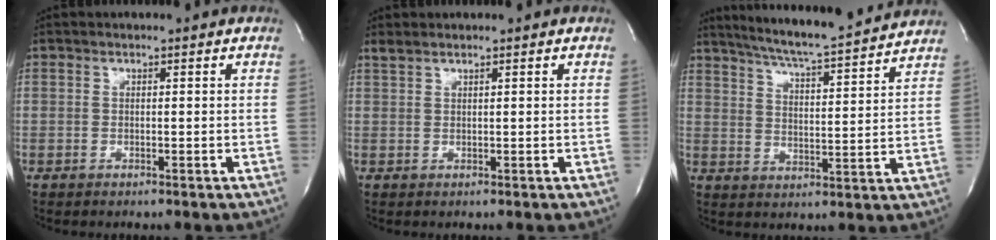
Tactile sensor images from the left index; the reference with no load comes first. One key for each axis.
{"total": 0.9, "fx": 0.8, "fy": -0.1, "fz": 0.4, "tx": -0.023, "ty": 0.009, "tz": 0.024}
{"total": 16.1, "fx": 14.6, "fy": 0.4, "fz": 6.8, "tx": -0.117, "ty": -0.003, "tz": 0.208}